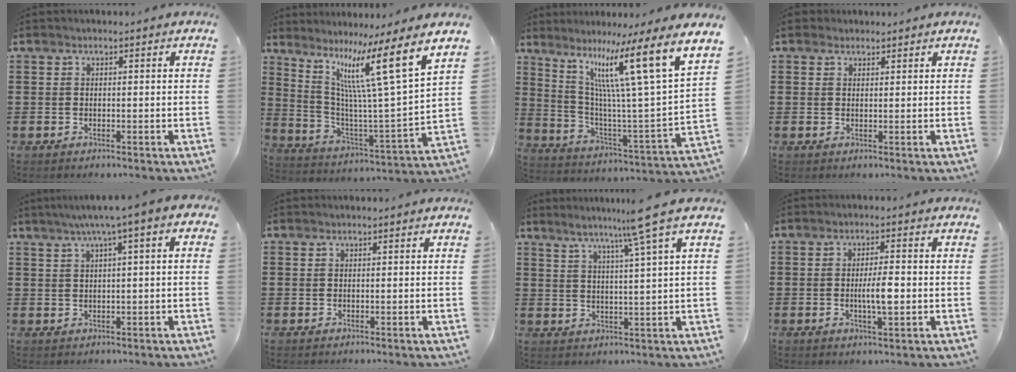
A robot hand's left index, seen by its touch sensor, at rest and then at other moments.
{"total": 12.6, "force": [7.3, 0.0, 10.2], "torque": [-0.199, -0.060, 0.101]}
{"total": 13.7, "force": [8.2, 0.4, 10.9], "torque": [-0.218, -0.073, 0.117]}
{"total": 1.6, "force": [1.4, 0.8, 0.1], "torque": [-0.007, 0.004, 0.028]}
{"total": 3.4, "force": [0.7, -0.1, 3.4], "torque": [-0.064, 0.000, 0.006]}
{"total": 0.0}
{"total": 7.4, "force": [5.3, -1.8, 4.9], "torque": [-0.101, -0.020, 0.084]}
{"total": 4.5, "force": [-0.6, 1.1, 4.3], "torque": [-0.083, 0.000, -0.016]}